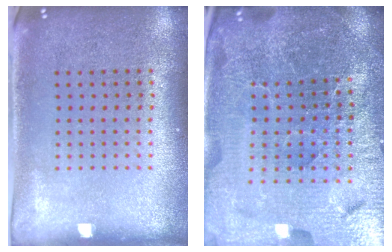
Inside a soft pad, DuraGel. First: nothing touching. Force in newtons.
{"total": 6.6, "press": 5.9, "slide": 3.0}